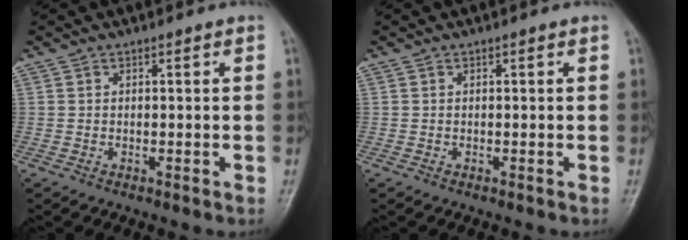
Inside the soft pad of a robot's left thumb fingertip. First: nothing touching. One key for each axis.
{"total": 0.0}